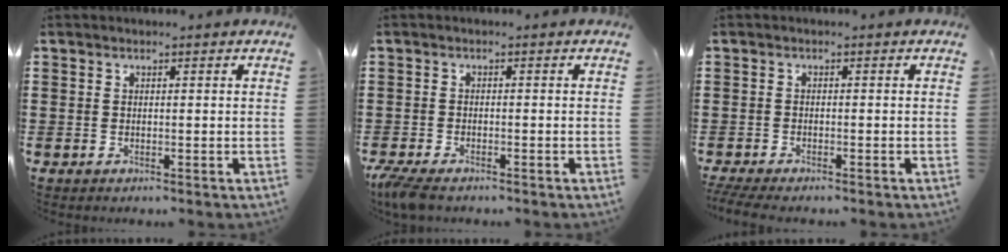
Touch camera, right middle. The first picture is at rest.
{"total": 2.5, "force": [-2.1, 0.5, 1.3], "torque": [-0.043, -0.007, -0.047]}
{"total": 1.7, "force": [-1.5, 0.0, 0.6], "torque": [-0.021, -0.005, -0.032]}